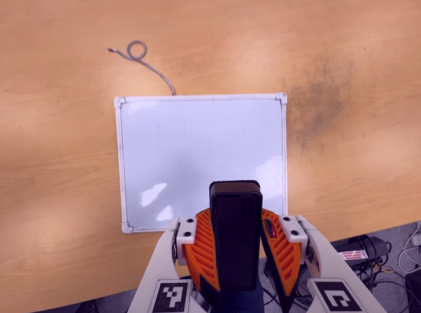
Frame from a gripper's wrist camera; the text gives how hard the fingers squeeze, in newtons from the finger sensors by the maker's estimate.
{"total": 8.9, "left": 8.5, "right": 9.3}